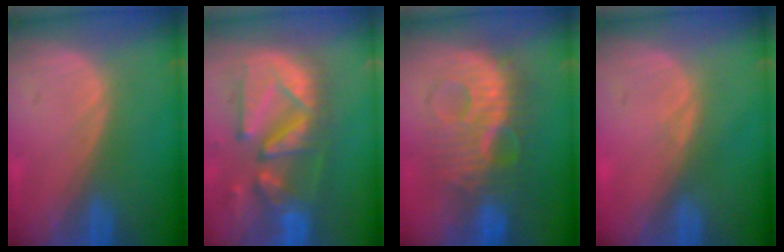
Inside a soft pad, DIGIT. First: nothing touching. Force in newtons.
{"total": 12.7, "press": 11.2, "slide": 6.0}
{"total": 9.6, "press": 9.6, "slide": 0.1}
{"total": 0.5, "press": 0.5, "slide": 0.1}